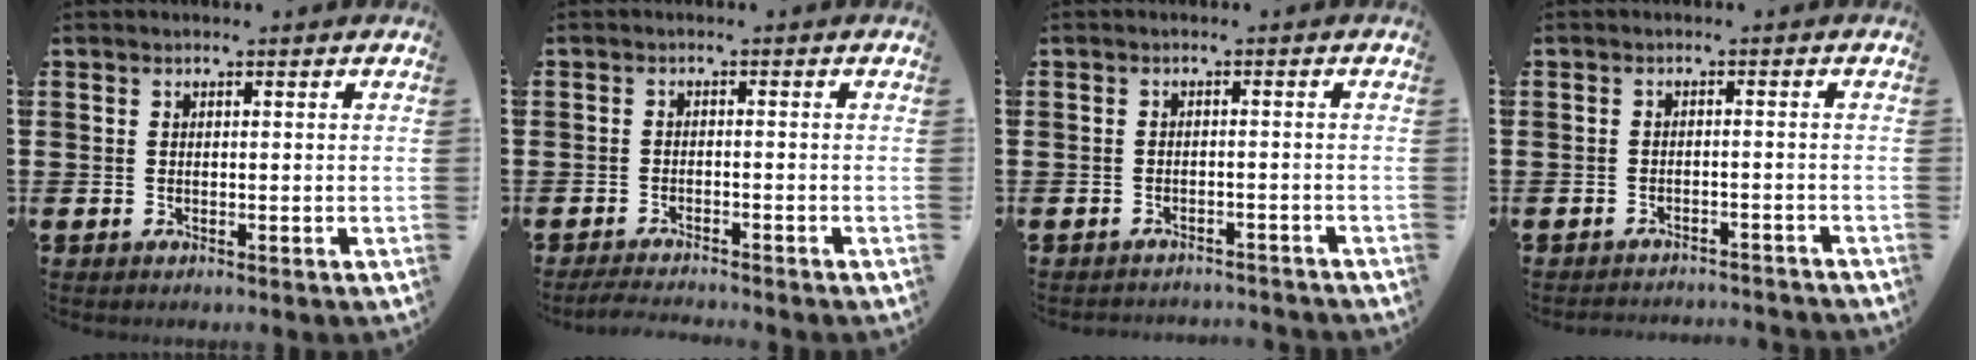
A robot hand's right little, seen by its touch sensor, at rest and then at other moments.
{"total": 1.8, "force": [-1.7, -0.1, 0.5], "torque": [-0.008, 0.004, -0.035]}
{"total": 1.4, "force": [-1.4, 0.0, -0.1], "torque": [-0.002, 0.004, -0.030]}
{"total": 1.7, "force": [-1.7, -0.1, -0.1], "torque": [-0.002, 0.005, -0.036]}